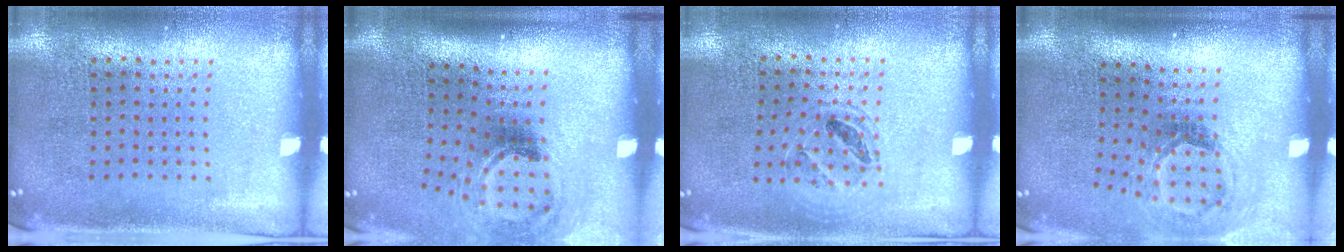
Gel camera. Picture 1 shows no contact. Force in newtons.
{"total": 2.0, "press": 1.3, "slide": 1.6}
{"total": 1.0, "press": 1.0, "slide": 0.2}
{"total": 1.9, "press": 1.2, "slide": 1.5}